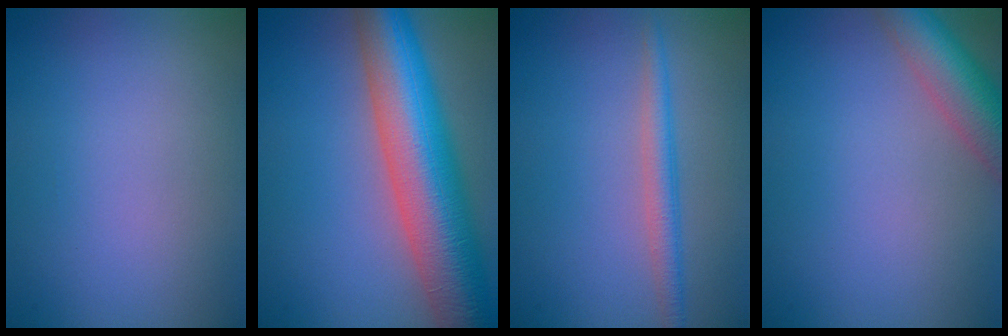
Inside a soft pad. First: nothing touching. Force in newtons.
{"total": 11.8, "press": 11.7, "slide": 0.4}
{"total": 2.4, "press": 2.4, "slide": 0.0}
{"total": 5.6, "press": 5.6, "slide": 0.3}